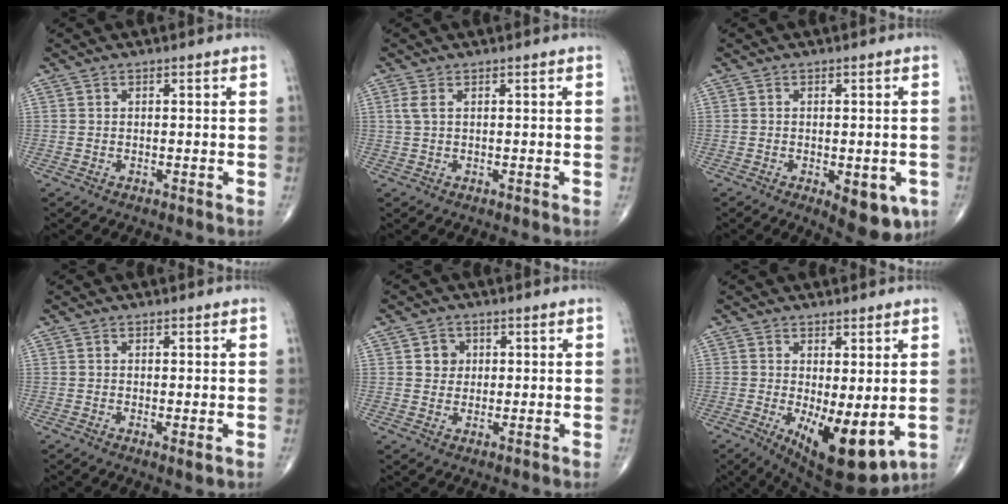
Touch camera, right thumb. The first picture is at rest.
{"total": 1.7, "force": [0.6, 0.7, 1.5], "torque": [-0.042, 0.008, 0.018]}
{"total": 8.1, "force": [-2.9, 3.6, 6.6], "torque": [-0.065, -0.004, -0.029]}
{"total": 1.3, "force": [-0.3, 0.3, 1.3], "torque": [-0.028, -0.007, -0.007]}
{"total": 3.3, "force": [0.8, 3.0, 1.2], "torque": [0.001, 0.001, 0.009]}
{"total": 12.0, "force": [-2.4, 4.6, 10.9], "torque": [-0.158, -0.026, -0.019]}